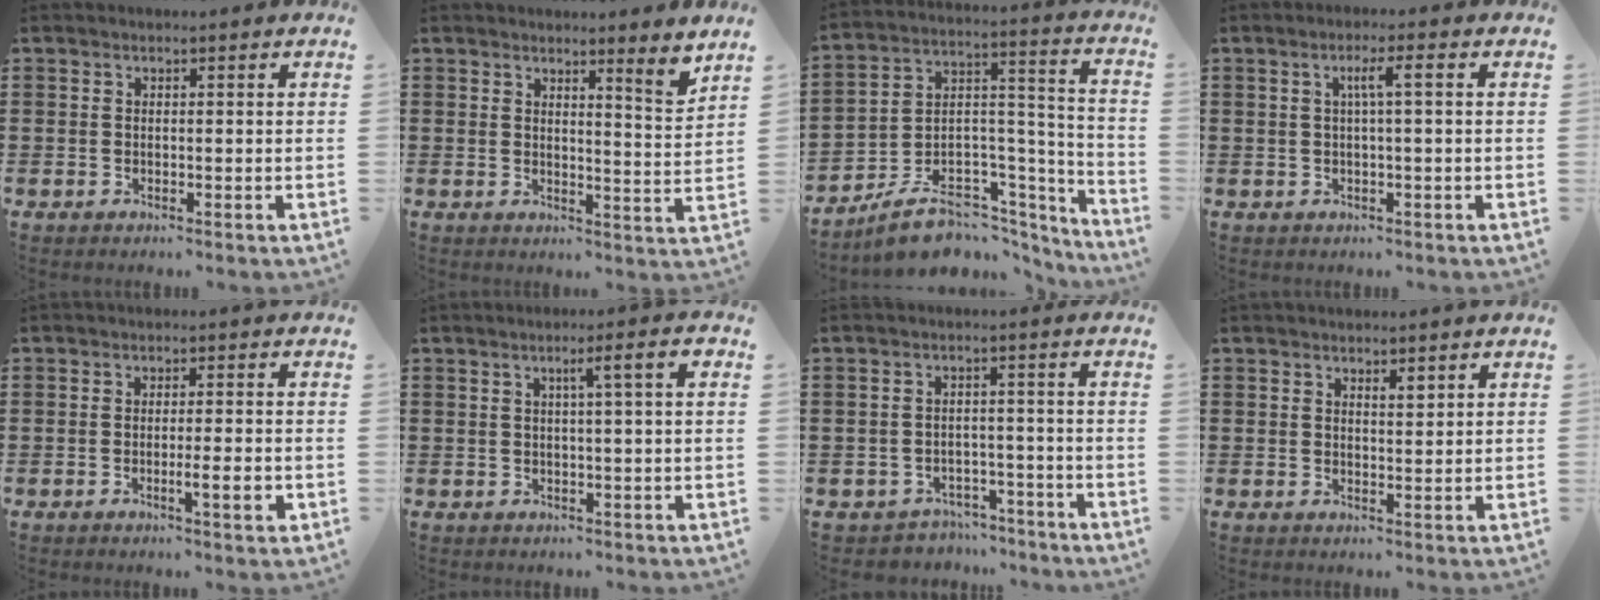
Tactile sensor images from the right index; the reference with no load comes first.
{"total": 3.9, "force": [3.5, -0.8, 1.5], "torque": [-0.034, -0.019, 0.059]}
{"total": 9.1, "force": [-6.6, 5.4, 3.2], "torque": [-0.057, 0.023, -0.115]}
{"total": 3.1, "force": [0.3, -0.1, 3.0], "torque": [-0.055, 0.000, 0.001]}
{"total": 4.0, "force": [-1.3, 0.2, 3.8], "torque": [-0.061, -0.008, -0.021]}
{"total": 3.9, "force": [0.8, -0.2, 3.8], "torque": [-0.071, -0.001, 0.009]}
{"total": 3.0, "force": [-2.8, 0.9, 0.0], "torque": [-0.009, 0.003, -0.060]}
{"total": 1.6, "force": [1.4, 0.4, 0.7], "torque": [-0.007, -0.001, 0.023]}